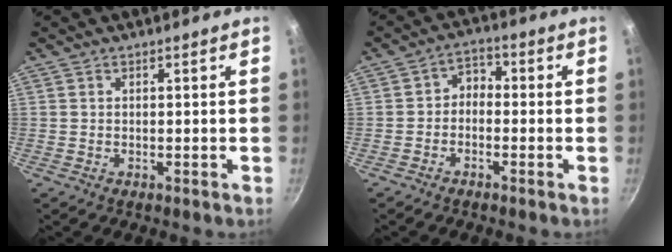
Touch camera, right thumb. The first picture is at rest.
{"total": 3.6, "force": [-1.2, 2.7, 2.0], "torque": [-0.020, 0.028, -0.030]}